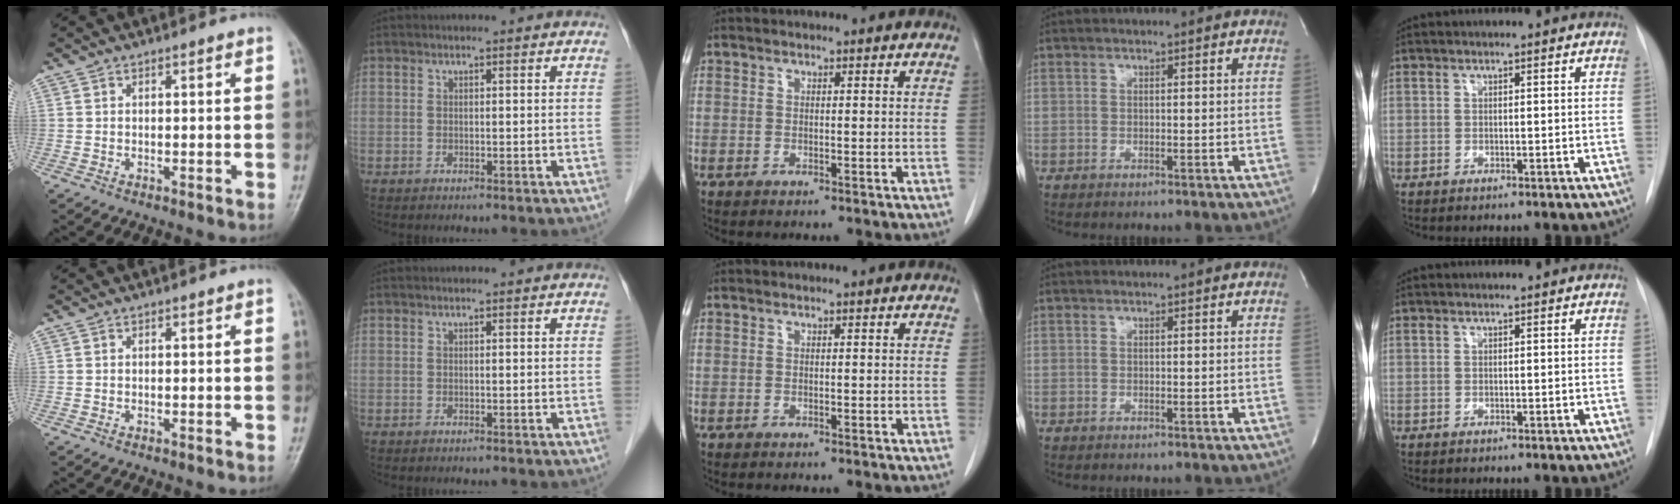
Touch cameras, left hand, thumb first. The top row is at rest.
{}